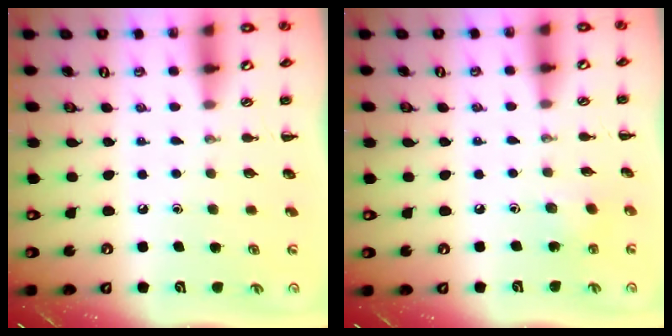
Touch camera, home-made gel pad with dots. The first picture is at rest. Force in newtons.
{"total": 2.5, "press": 2.4, "slide": 0.7}